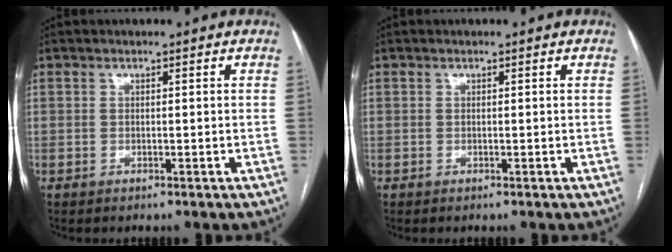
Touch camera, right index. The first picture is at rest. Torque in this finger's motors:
{"motor_torque": [0.18, -0.11, -0.01, 0.00]}